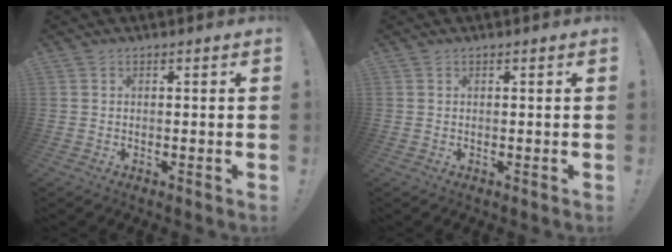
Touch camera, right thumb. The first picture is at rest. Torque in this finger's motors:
{"motor_torque": [-0.01, 0.06, -0.04, -0.16, 0.04]}